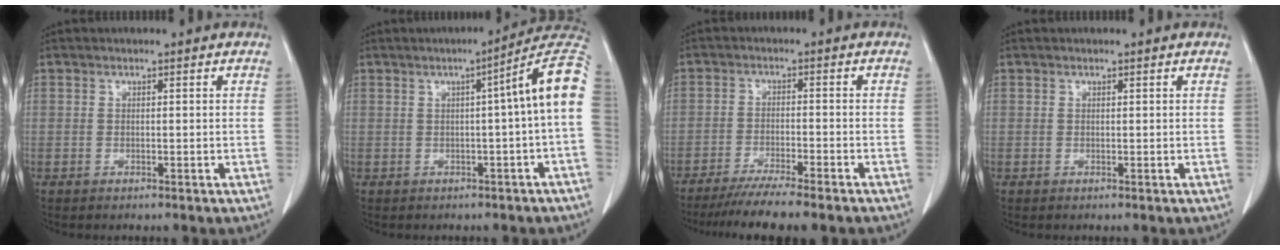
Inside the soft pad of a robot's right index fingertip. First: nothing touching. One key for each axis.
{"total": 8.6, "fx": 0.4, "fy": -0.9, "fz": 8.5, "tx": -0.097, "ty": 0.026, "tz": -0.005}
{"total": 9.6, "fx": -8.1, "fy": -0.3, "fz": 5.2, "tx": -0.070, "ty": -0.025, "tz": -0.127}
{"total": 0.0}